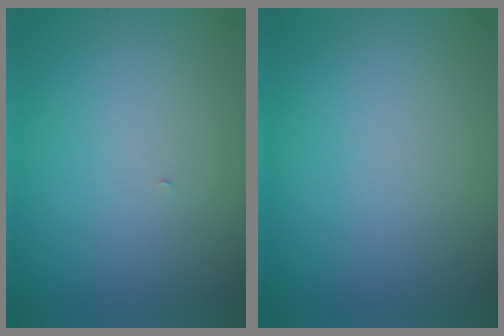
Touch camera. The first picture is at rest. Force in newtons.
{"total": 0.0}